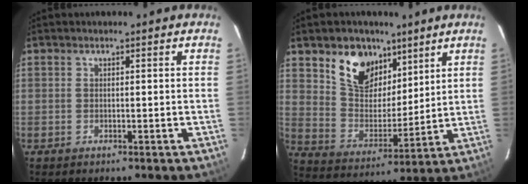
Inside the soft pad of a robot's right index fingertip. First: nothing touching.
{"total": 13.0, "force": [7.9, 8.4, 6.1], "torque": [-0.121, 0.009, 0.153]}